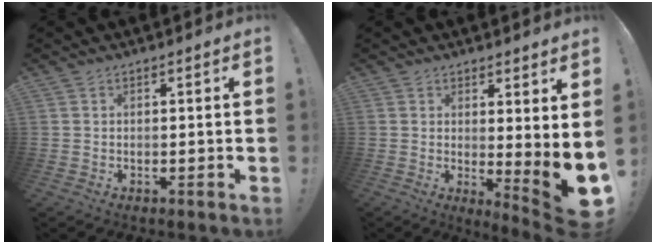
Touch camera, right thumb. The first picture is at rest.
{"total": 6.5, "force": [0.1, -0.3, 6.5], "torque": [-0.080, -0.039, 0.000]}